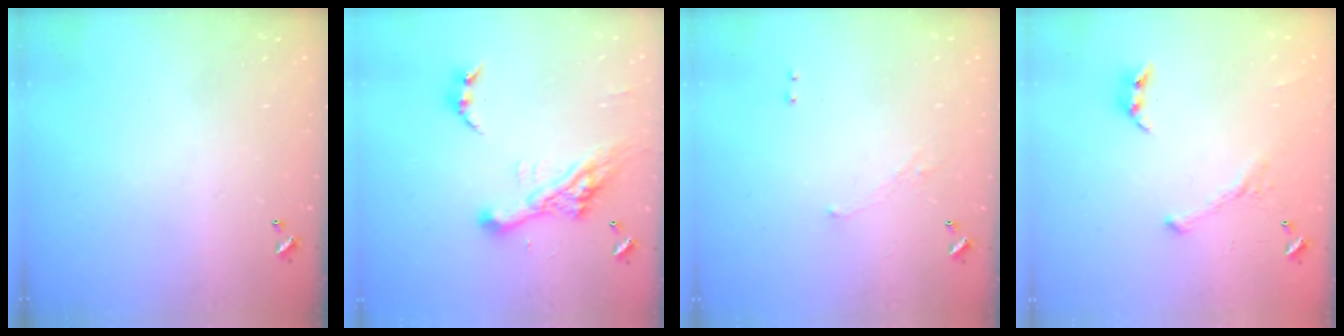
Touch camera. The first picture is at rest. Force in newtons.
{"total": 14.0, "press": 13.9, "slide": 1.7}
{"total": 0.8, "press": 0.6, "slide": 0.5}
{"total": 2.0, "press": 2.0, "slide": 0.4}